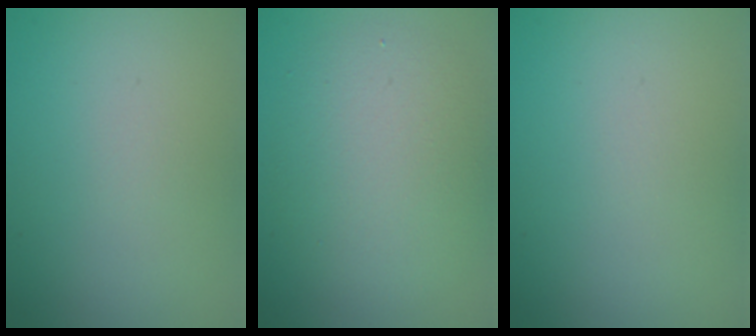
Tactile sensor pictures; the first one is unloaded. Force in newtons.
{"total": 4.8, "press": 4.8, "slide": 0.1}
{"total": 0.0}